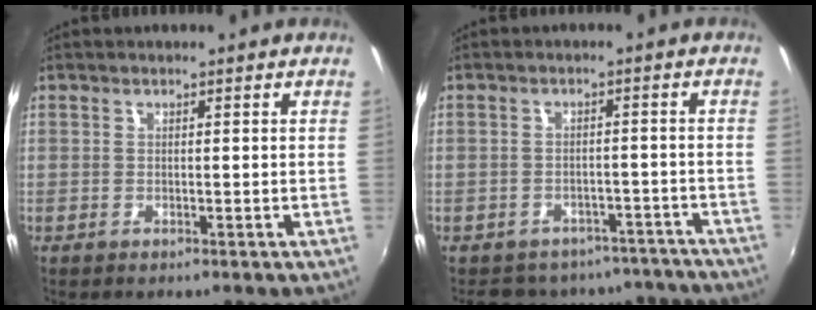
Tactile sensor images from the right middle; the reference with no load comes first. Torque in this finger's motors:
{"motor_torque": [0.78, -1.05, 0.07, 0.00]}